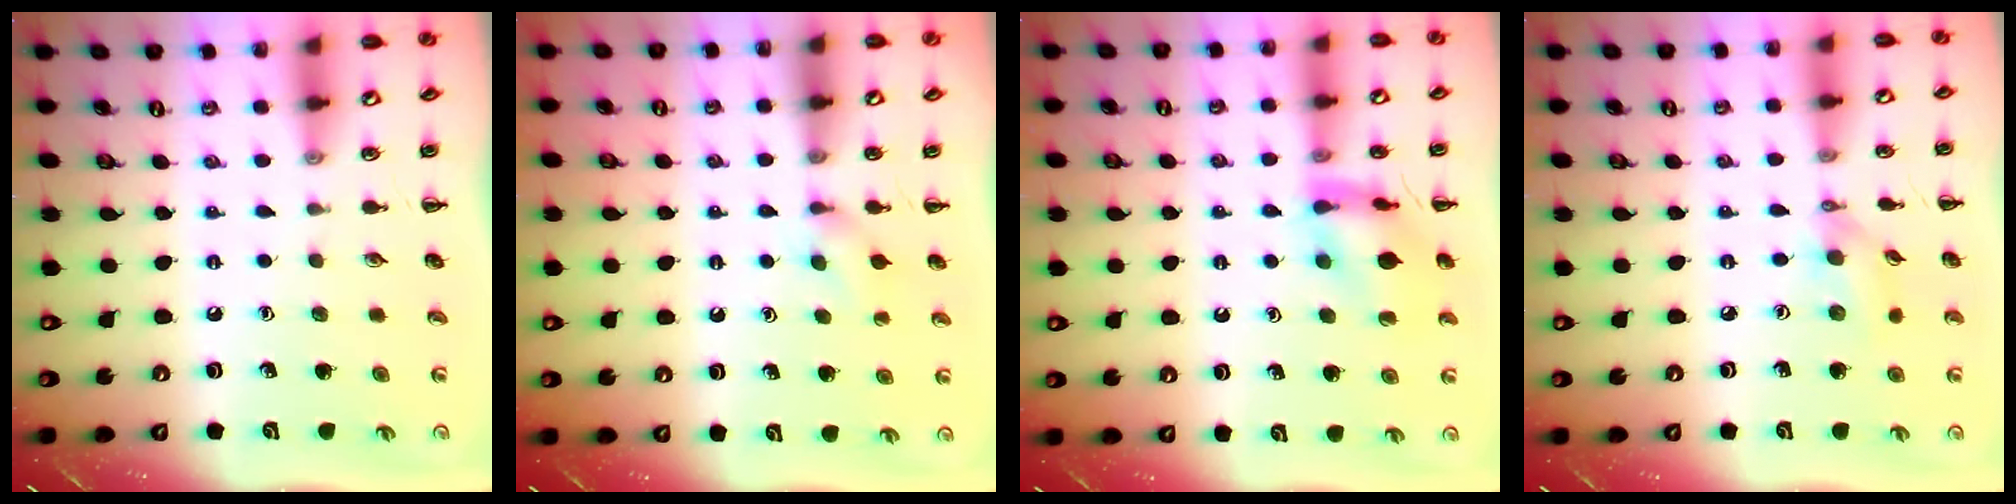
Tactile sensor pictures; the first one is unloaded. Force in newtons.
{"total": 4.7, "press": 4.3, "slide": 1.7}
{"total": 12.1, "press": 12.0, "slide": 1.1}
{"total": 7.6, "press": 7.5, "slide": 1.0}